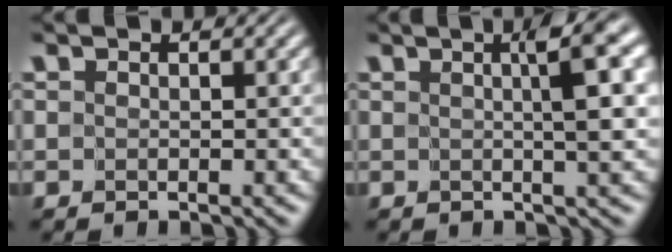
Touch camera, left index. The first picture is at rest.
{"total": 4.5, "force": [1.0, 0.6, 4.4], "torque": [-0.050, 0.010, 0.011]}